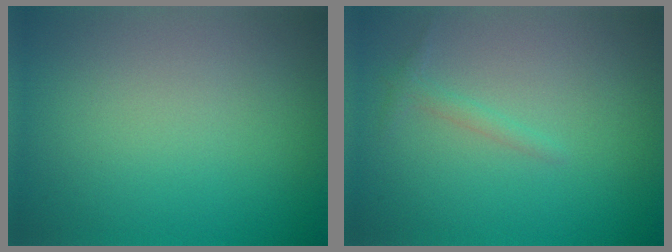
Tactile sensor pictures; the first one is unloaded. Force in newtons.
{"total": 0.9, "press": 0.9, "slide": 0.1}